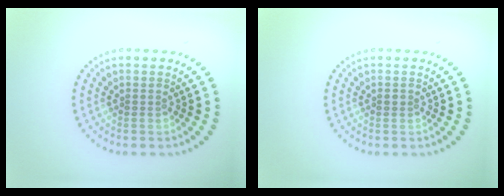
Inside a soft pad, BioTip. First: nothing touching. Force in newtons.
{"total": 0.6, "press": 0.6, "slide": 0.1}